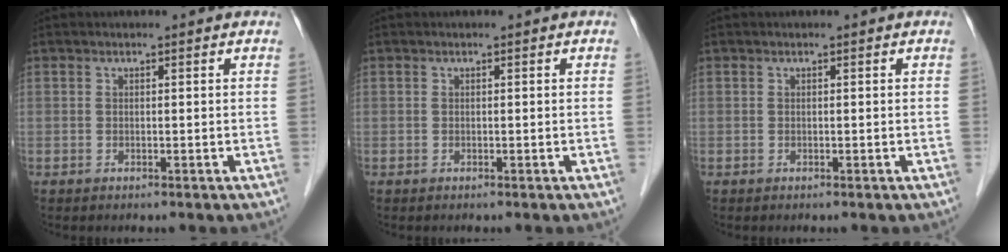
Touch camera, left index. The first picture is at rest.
{"total": 0.0}
{"total": 0.0}